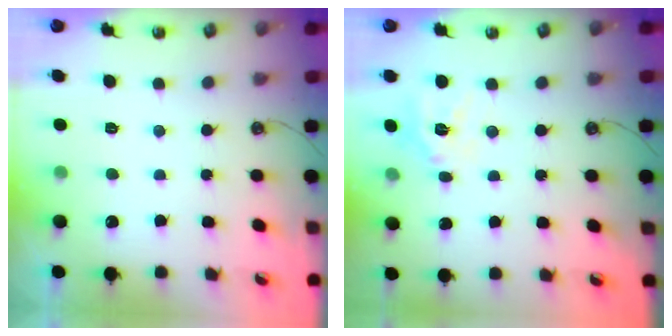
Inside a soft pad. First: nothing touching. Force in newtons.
{"total": 11.8, "press": 11.7, "slide": 1.2}